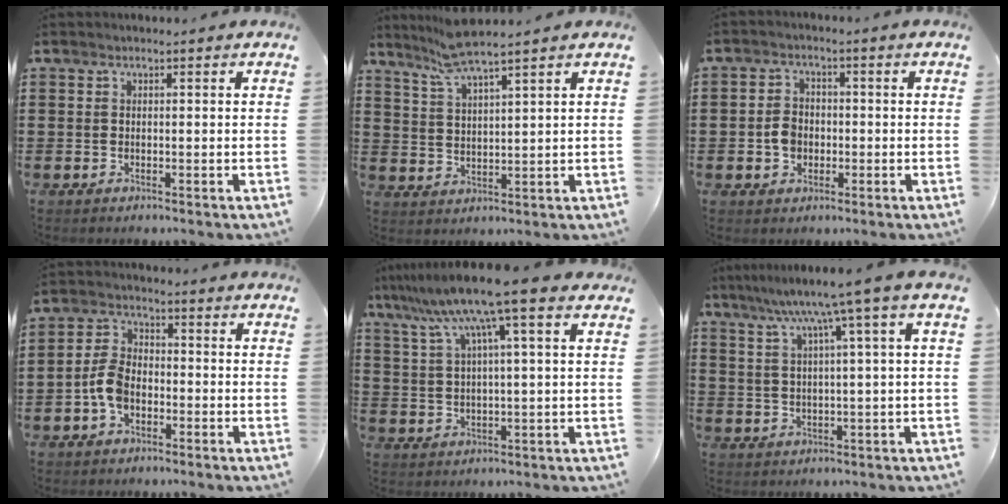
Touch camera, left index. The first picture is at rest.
{"total": 6.3, "force": [5.3, -0.1, 3.4], "torque": [-0.082, -0.012, 0.097]}
{"total": 3.6, "force": [-0.8, 2.9, 2.0], "torque": [-0.051, 0.003, -0.019]}
{"total": 5.3, "force": [-2.0, 3.3, 3.6], "torque": [-0.099, 0.001, -0.046]}
{"total": 10.4, "force": [6.7, 0.0, 7.9], "torque": [-0.172, -0.015, 0.116]}
{"total": 7.2, "force": [3.8, -0.9, 6.0], "torque": [-0.129, -0.015, 0.057]}